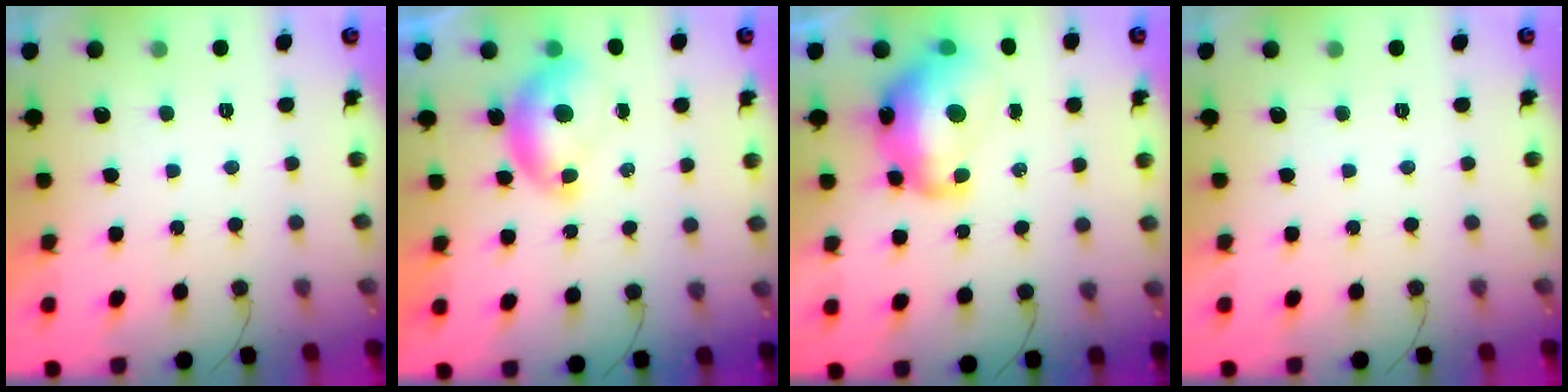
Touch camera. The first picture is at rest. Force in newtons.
{"total": 8.0, "press": 7.9, "slide": 1.3}
{"total": 15.3, "press": 15.2, "slide": 1.5}
{"total": 0.0}